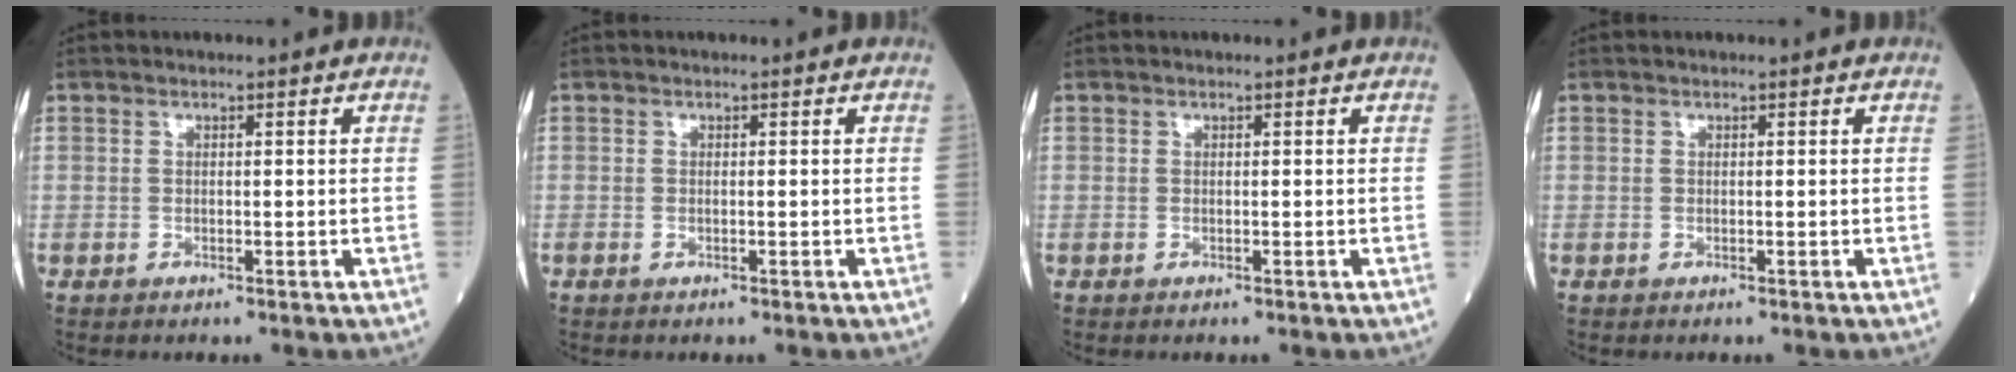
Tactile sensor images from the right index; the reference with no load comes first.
{"total": 0.0}
{"total": 0.0}
{"total": 0.0}